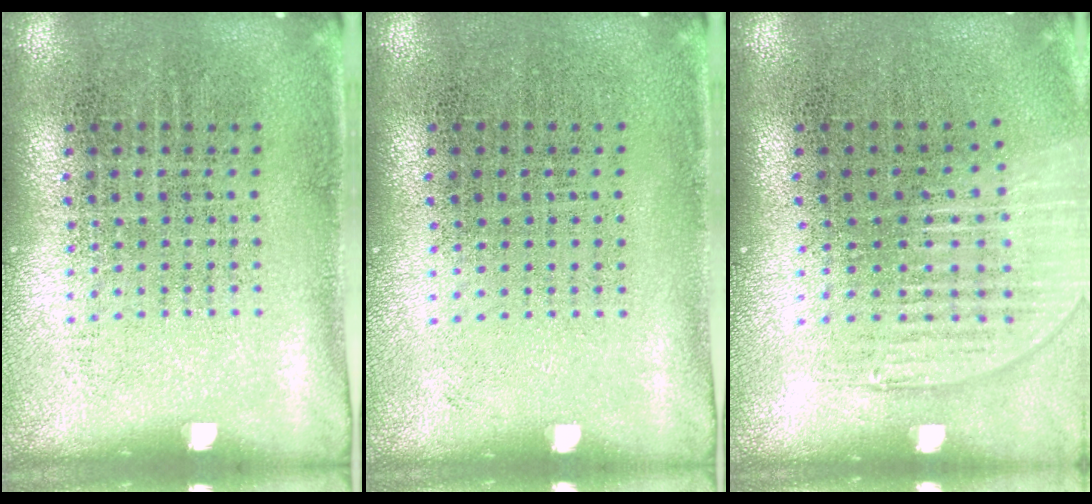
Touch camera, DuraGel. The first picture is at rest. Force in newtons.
{"total": 0.0}
{"total": 1.2, "press": 1.1, "slide": 0.5}